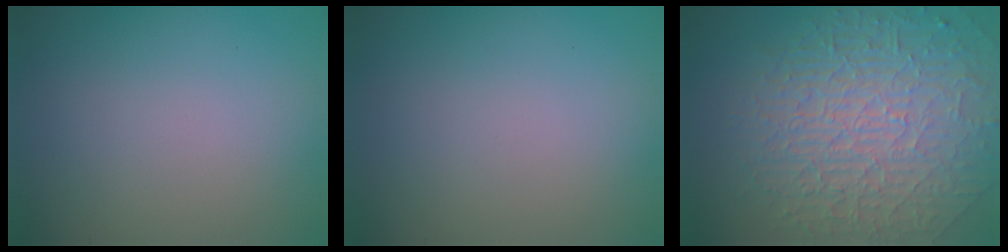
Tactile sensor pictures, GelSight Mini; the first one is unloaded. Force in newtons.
{"total": 0.0}
{"total": 10.0, "press": 6.3, "slide": 7.7}